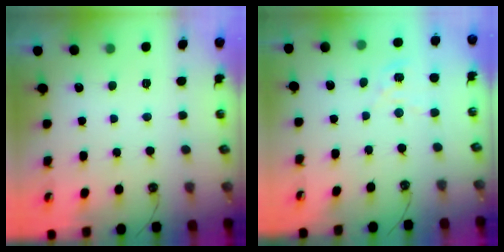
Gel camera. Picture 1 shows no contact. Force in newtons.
{"total": 2.5, "press": 2.5, "slide": 0.2}